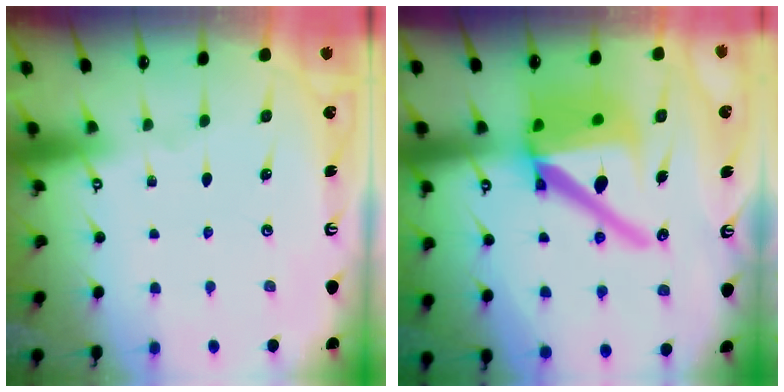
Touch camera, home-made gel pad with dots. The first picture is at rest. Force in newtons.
{"total": 19.7, "press": 19.6, "slide": 2.3}